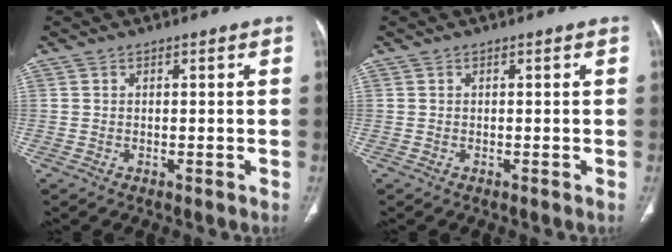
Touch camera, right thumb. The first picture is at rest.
{"total": 0.0}